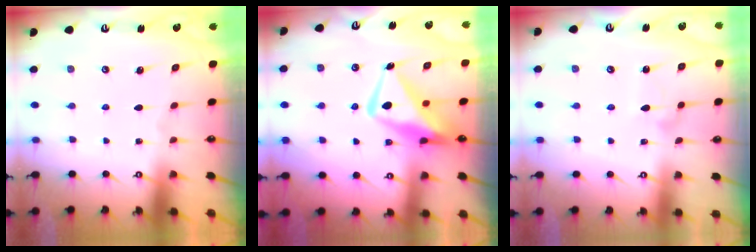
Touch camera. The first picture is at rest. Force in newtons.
{"total": 13.0, "press": 12.9, "slide": 1.7}
{"total": 4.6, "press": 4.6, "slide": 0.4}